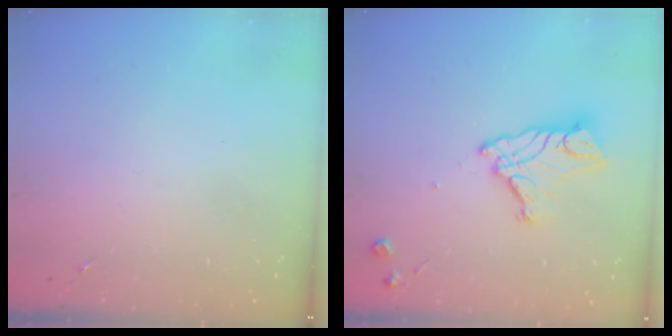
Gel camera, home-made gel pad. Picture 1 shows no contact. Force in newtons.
{"total": 13.7, "press": 13.7, "slide": 1.3}